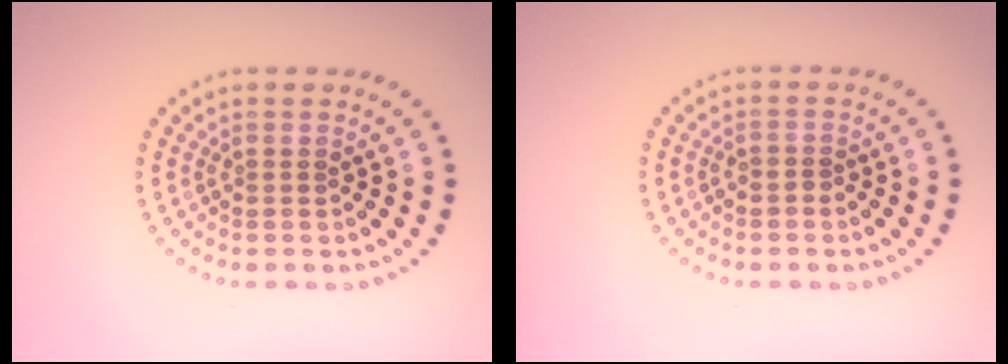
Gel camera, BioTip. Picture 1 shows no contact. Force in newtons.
{"total": 0.6, "press": 0.3, "slide": 0.5}